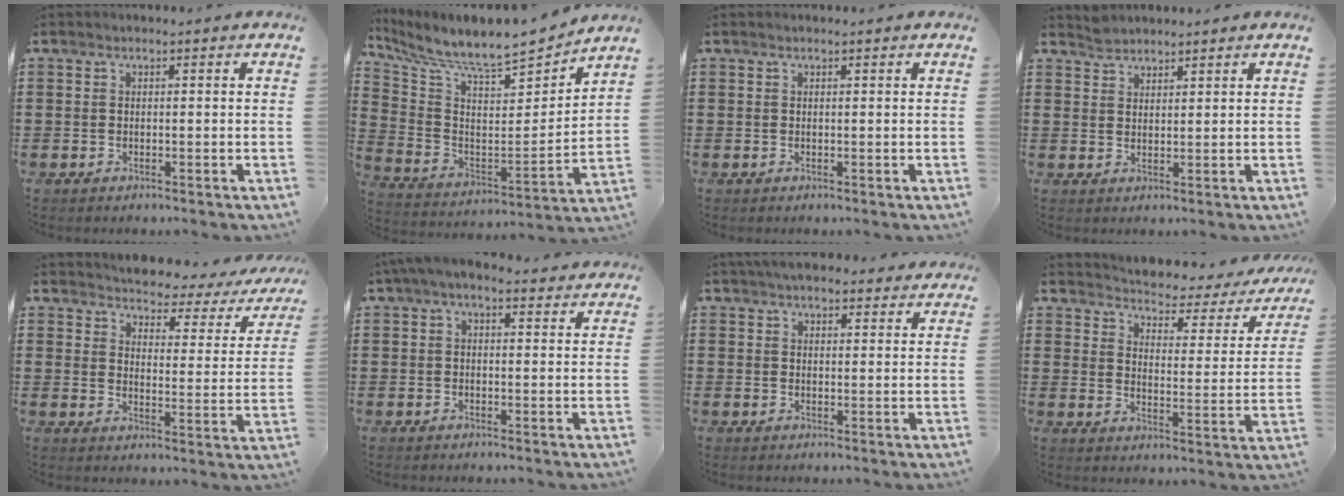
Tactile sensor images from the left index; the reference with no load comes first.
{"total": 7.6, "force": [7.0, 0.9, 2.8], "torque": [-0.093, -0.062, 0.113]}
{"total": 0.0}
{"total": 1.9, "force": [1.9, 0.3, -0.1], "torque": [-0.003, 0.002, 0.037]}
{"total": 3.0, "force": [3.0, 0.3, 0.3], "torque": [-0.021, -0.035, 0.042]}
{"total": 3.2, "force": [2.1, 1.1, 2.1], "torque": [-0.046, 0.003, 0.039]}
{"total": 4.3, "force": [3.9, 1.6, 1.1], "torque": [-0.024, -0.007, 0.072]}
{"total": 2.5, "force": [2.3, 0.6, 0.6], "torque": [-0.031, -0.027, 0.029]}